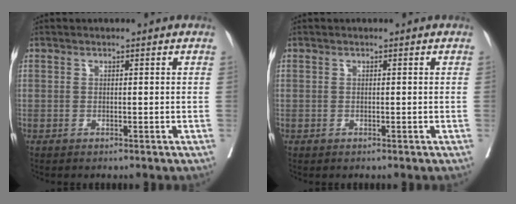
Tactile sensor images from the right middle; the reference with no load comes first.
{"total": 0.0}